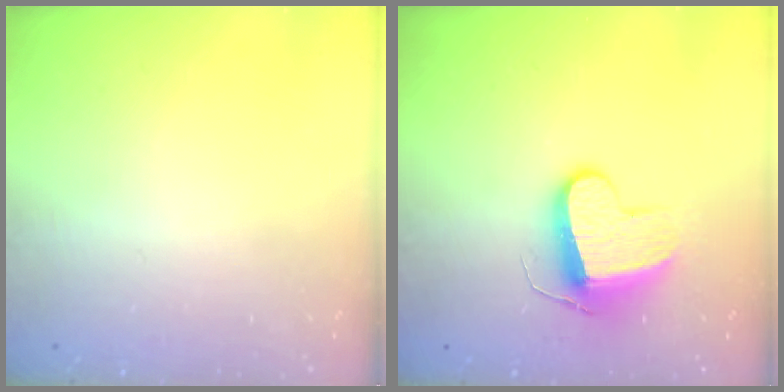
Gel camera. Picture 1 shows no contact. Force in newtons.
{"total": 9.9, "press": 9.9, "slide": 0.6}